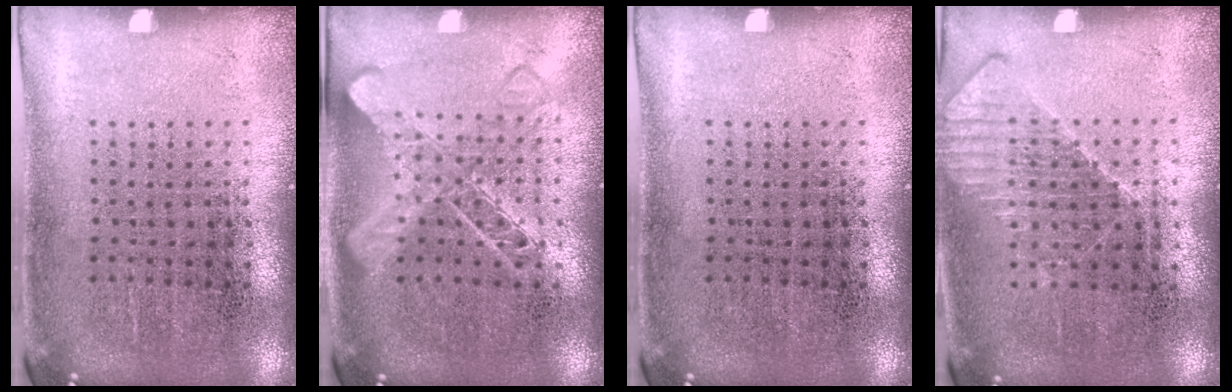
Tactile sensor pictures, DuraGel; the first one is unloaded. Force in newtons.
{"total": 1.4, "press": 1.4, "slide": 0.2}
{"total": 0.0}
{"total": 1.2, "press": 1.2, "slide": 0.3}